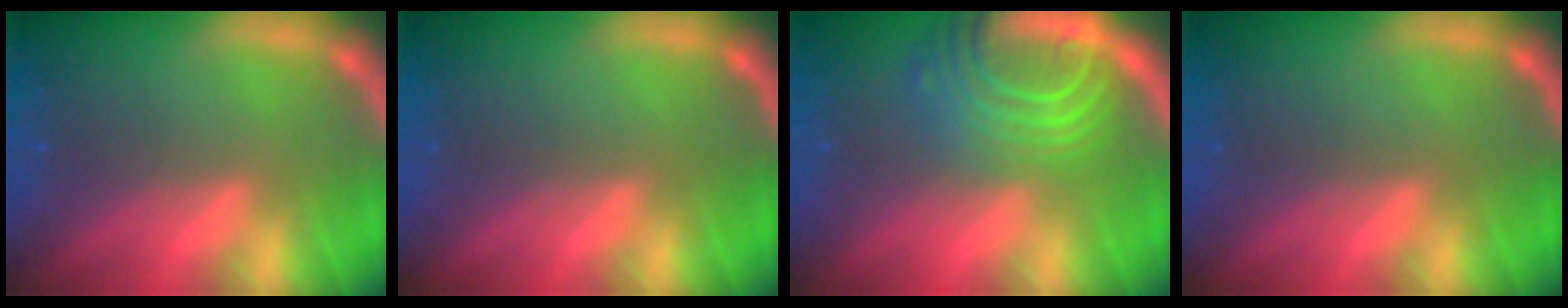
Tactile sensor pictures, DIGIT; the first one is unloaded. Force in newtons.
{"total": 0.0}
{"total": 8.5}
{"total": 0.0}